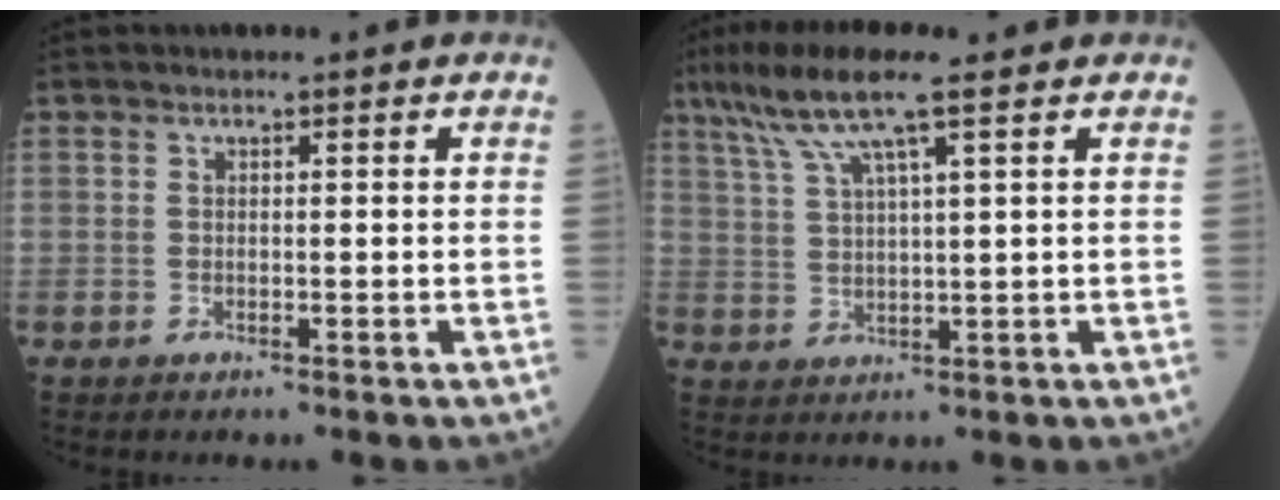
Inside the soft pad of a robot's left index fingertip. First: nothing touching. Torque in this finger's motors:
{"motor_torque": [1.20, -0.93, 0.47, 0.06]}